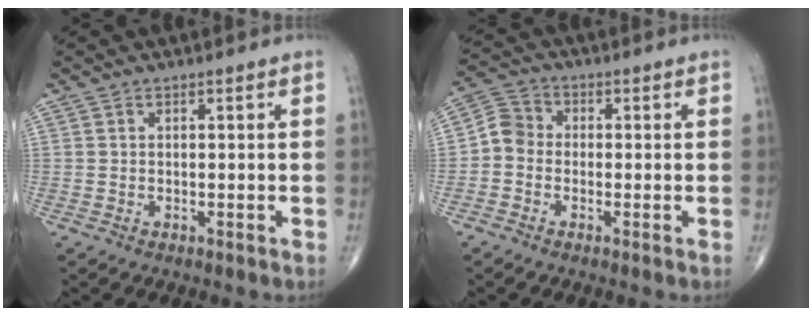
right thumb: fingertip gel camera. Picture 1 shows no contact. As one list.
[{"total": 4.6, "force": [-1.1, 4.0, 2.1], "torque": [-0.024, 0.016, -0.038]}]